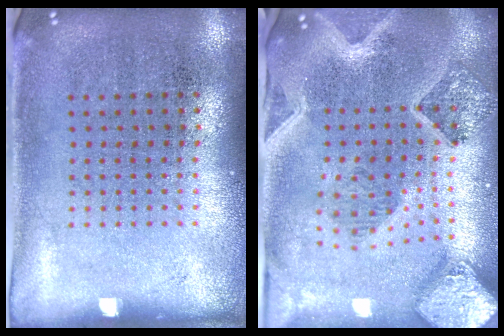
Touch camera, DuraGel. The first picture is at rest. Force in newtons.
{"total": 3.0, "press": 2.6, "slide": 1.5}